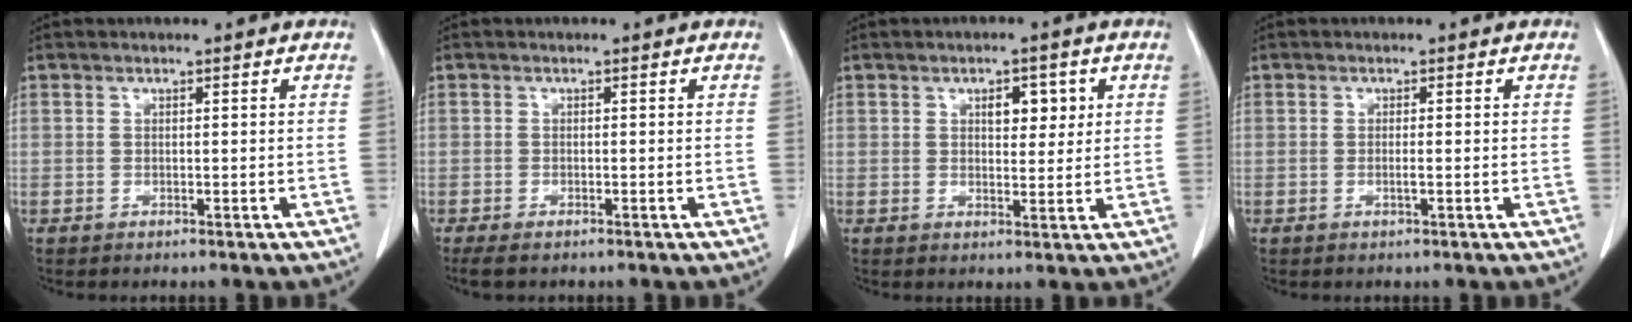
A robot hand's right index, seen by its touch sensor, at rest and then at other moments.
{"total": 2.7, "force": [-2.1, 0.9, 1.4], "torque": [-0.026, -0.008, -0.030]}
{"total": 4.0, "force": [1.5, 2.0, 3.1], "torque": [-0.043, 0.004, 0.023]}
{"total": 1.0, "force": [-0.3, -0.1, 0.9], "torque": [-0.020, -0.002, -0.004]}